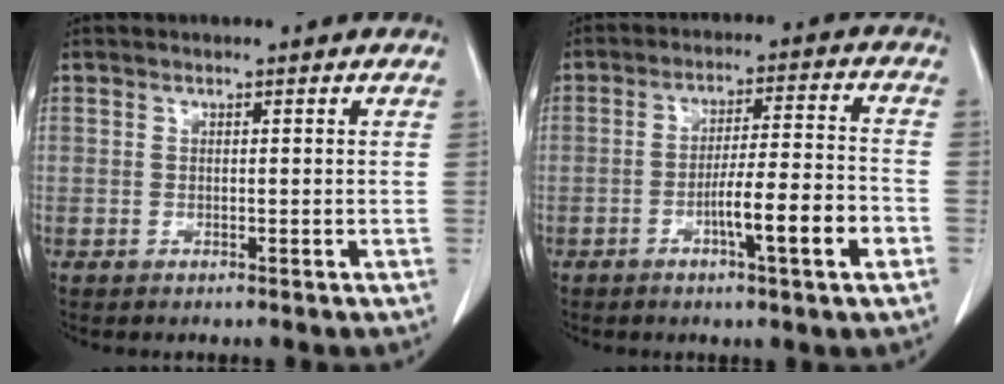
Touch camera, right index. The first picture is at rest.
{"total": 9.6, "force": [-3.8, 0.2, 8.9], "torque": [-0.139, 0.004, -0.061]}